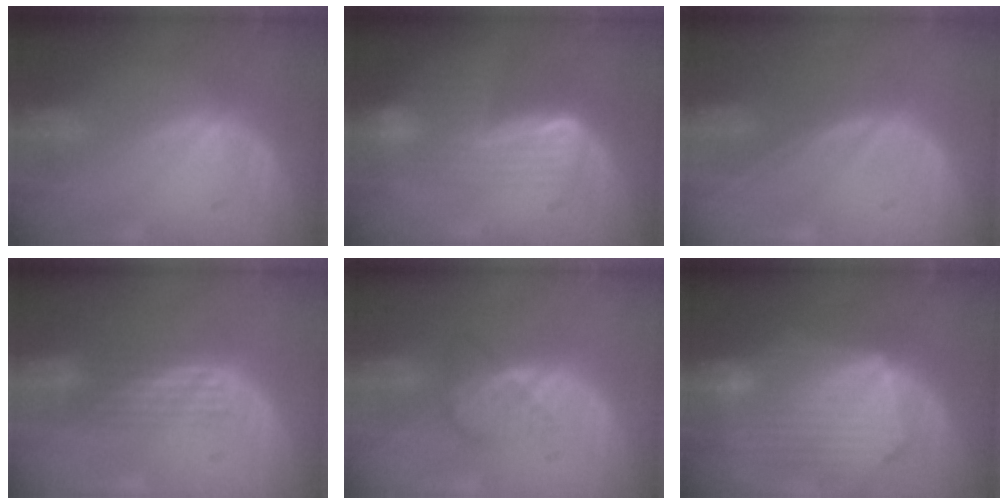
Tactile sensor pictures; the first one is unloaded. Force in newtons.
{"total": 6.6, "press": 5.9, "slide": 3.0}
{"total": 0.0}
{"total": 2.9, "press": 2.7, "slide": 1.2}
{"total": 3.8, "press": 3.4, "slide": 1.6}
{"total": 10.8, "press": 9.4, "slide": 5.2}